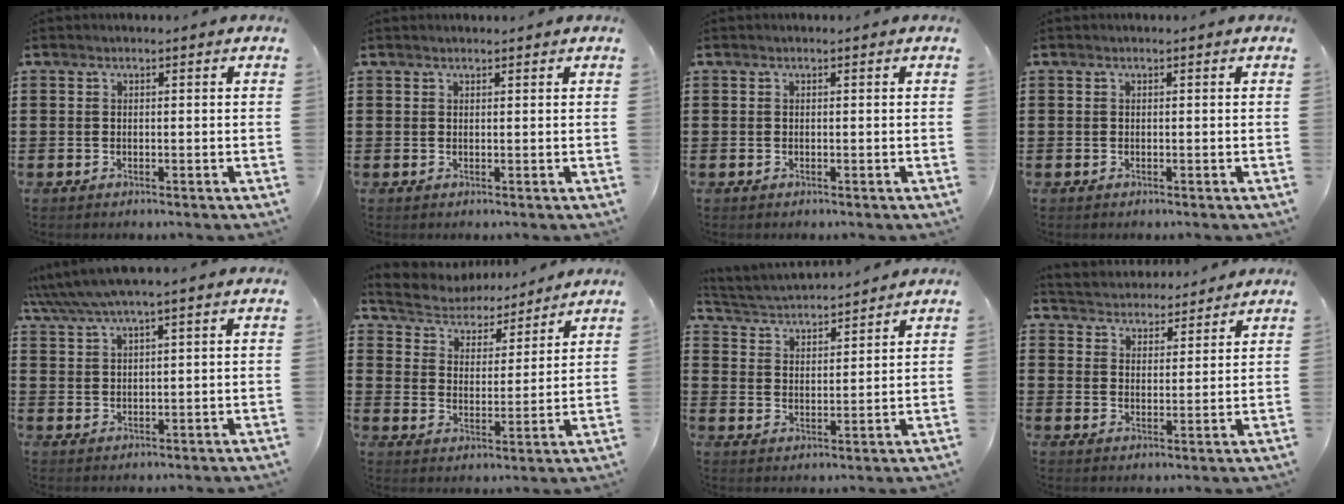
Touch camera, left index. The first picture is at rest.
{"total": 0.5, "force": [0.5, 0.2, 0.1], "torque": [-0.003, 0.001, 0.011]}
{"total": 0.0}
{"total": 0.0}
{"total": 4.0, "force": [3.1, 0.1, 2.6], "torque": [-0.059, -0.005, 0.053]}
{"total": 4.7, "force": [4.6, 0.9, 0.2], "torque": [-0.031, -0.033, 0.076]}
{"total": 3.6, "force": [3.6, 0.2, 0.2], "torque": [-0.023, -0.020, 0.060]}
{"total": 3.8, "force": [3.7, 0.6, -0.7], "torque": [-0.005, -0.021, 0.064]}